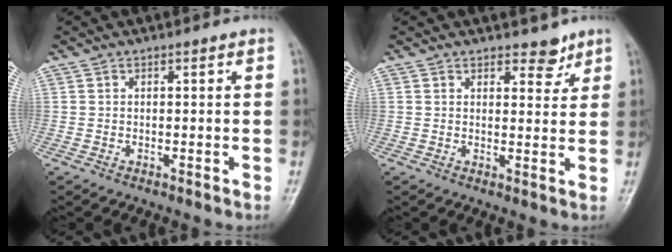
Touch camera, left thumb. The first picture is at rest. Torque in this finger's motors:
{"motor_torque": [-0.21, 0.11, -0.34, -0.01, -0.01]}